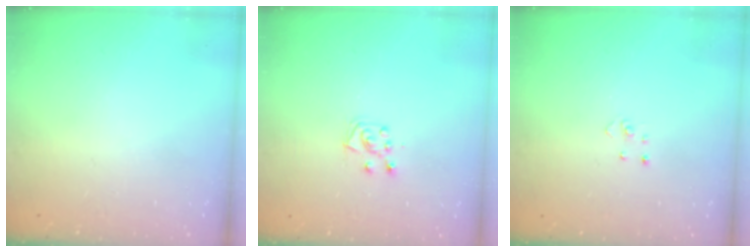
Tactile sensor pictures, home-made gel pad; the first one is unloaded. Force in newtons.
{"total": 7.0, "press": 6.9, "slide": 0.6}
{"total": 2.7, "press": 2.7, "slide": 0.3}